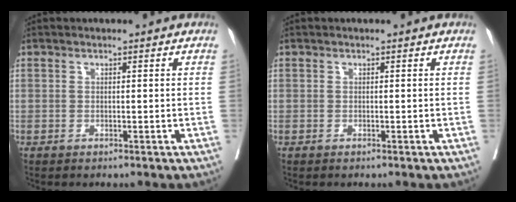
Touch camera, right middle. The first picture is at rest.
{"total": 0.0}